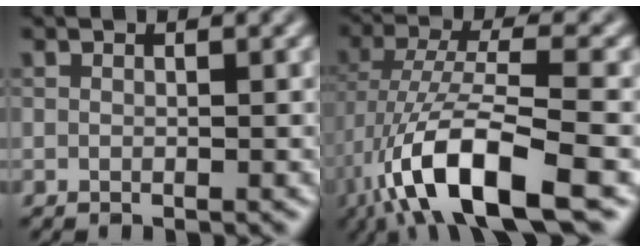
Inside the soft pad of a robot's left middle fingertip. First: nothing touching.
{"total": 10.3, "force": [-4.8, 3.0, 8.6], "torque": [-0.166, 0.004, -0.092]}